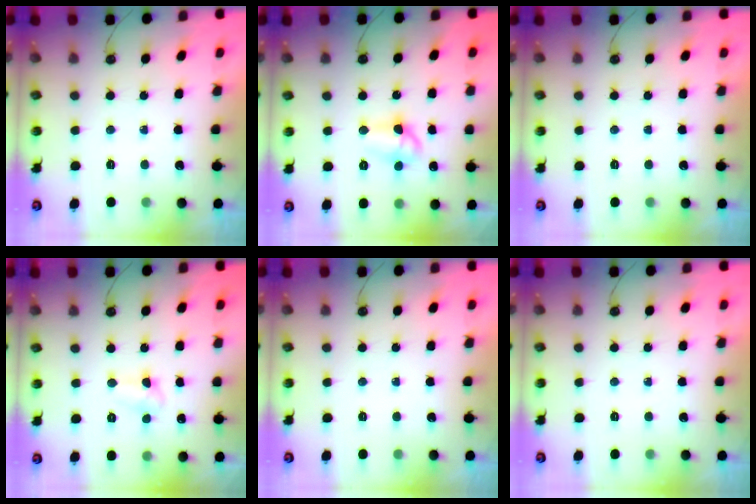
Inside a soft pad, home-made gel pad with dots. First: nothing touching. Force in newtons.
{"total": 7.9, "press": 7.8, "slide": 1.4}
{"total": 0.0}
{"total": 4.0, "press": 4.0, "slide": 0.6}
{"total": 0.0}
{"total": 0.0}